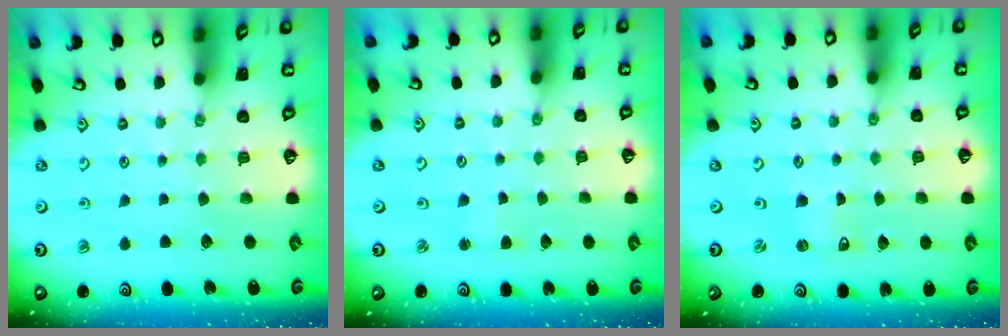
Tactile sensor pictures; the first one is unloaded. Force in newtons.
{"total": 2.3, "press": 2.3, "slide": 0.2}
{"total": 0.6, "press": 0.6, "slide": 0.1}